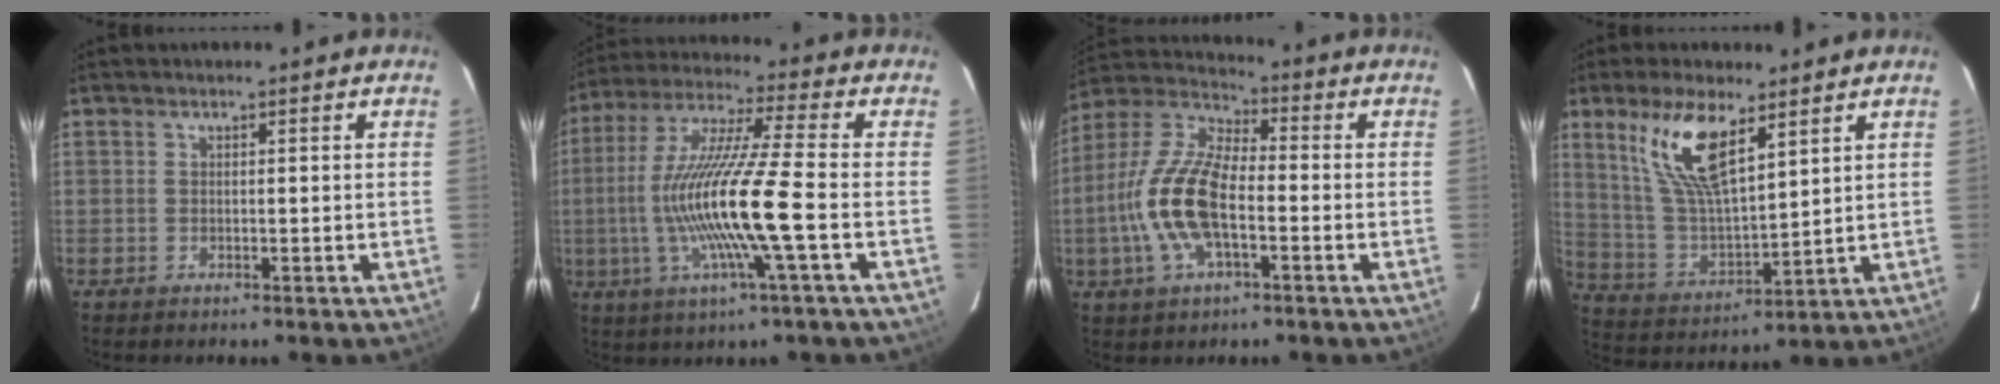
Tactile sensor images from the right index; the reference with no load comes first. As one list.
[{"total": 16.5, "force": [-3.2, -0.3, 16.2], "torque": [-0.314, -0.007, -0.060]}, {"total": 15.0, "force": [-3.5, 6.5, 13.0], "torque": [-0.278, 0.005, -0.073]}, {"total": 13.5, "force": [7.7, 4.7, 10.1], "torque": [-0.201, 0.004, 0.162]}]